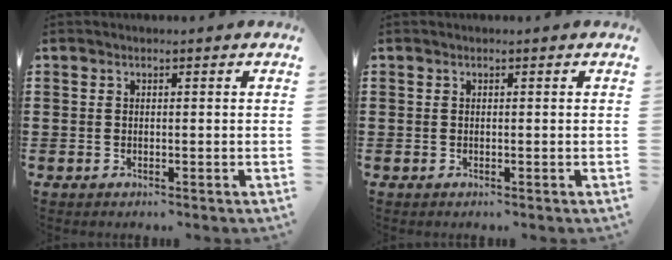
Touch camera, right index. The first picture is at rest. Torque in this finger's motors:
{"motor_torque": [-0.01, 0.01, 0.00, 0.00]}